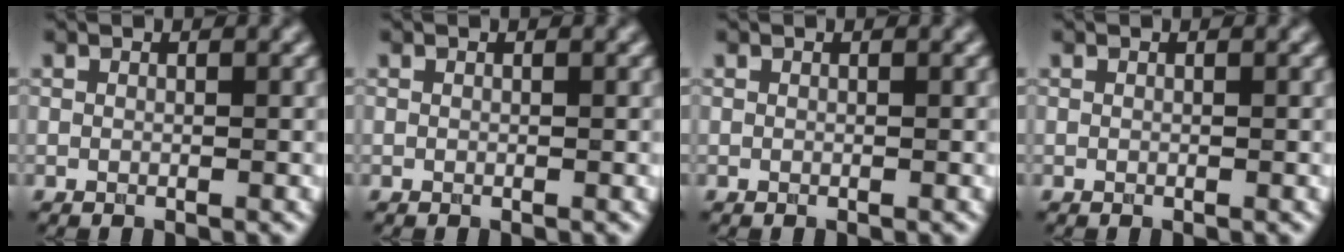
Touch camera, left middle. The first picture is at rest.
{"total": 0.0}
{"total": 0.0}
{"total": 0.0}